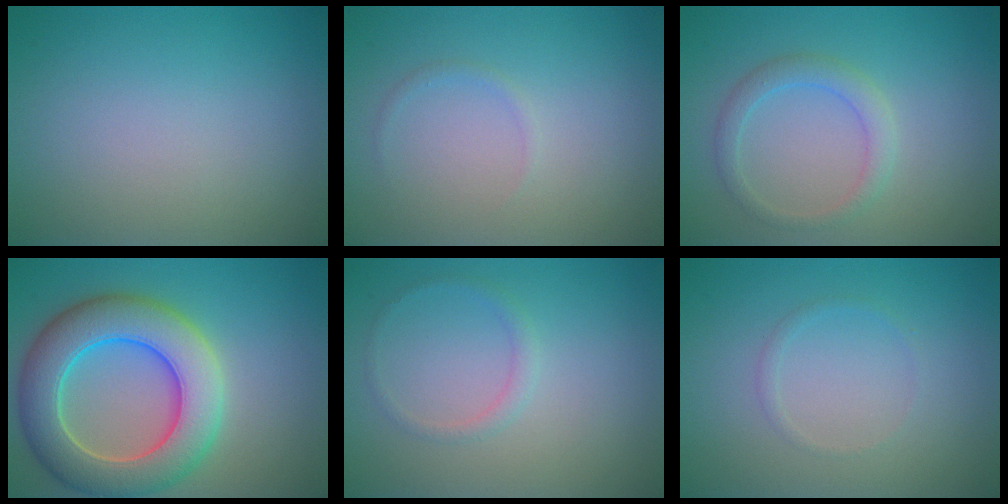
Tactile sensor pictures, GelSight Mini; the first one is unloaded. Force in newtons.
{"total": 0.7, "press": 0.7, "slide": 0.1}
{"total": 2.1, "press": 2.1, "slide": 0.1}
{"total": 9.2, "press": 9.2, "slide": 0.6}
{"total": 1.0, "press": 1.0, "slide": 0.1}
{"total": 0.7, "press": 0.7, "slide": 0.0}